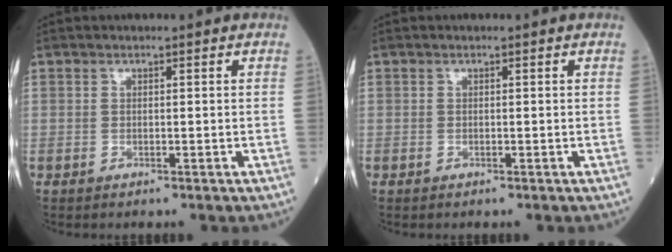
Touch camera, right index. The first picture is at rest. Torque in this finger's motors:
{"motor_torque": [0.02, 0.00, 0.01, -0.01]}